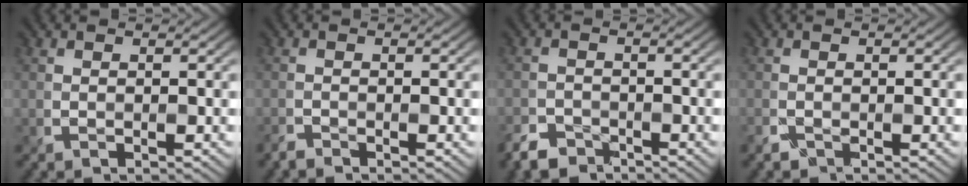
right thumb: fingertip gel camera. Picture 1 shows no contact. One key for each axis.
{"total": 1.4, "fx": -1.4, "fy": 0.1, "fz": 0.0, "tx": -0.003, "ty": -0.005, "tz": -0.030}
{"total": 3.3, "fx": -3.0, "fy": 1.2, "fz": 0.5, "tx": -0.009, "ty": -0.007, "tz": -0.066}
{"total": 1.4, "fx": -1.0, "fy": 0.6, "fz": 0.6, "tx": -0.021, "ty": -0.011, "tz": -0.021}